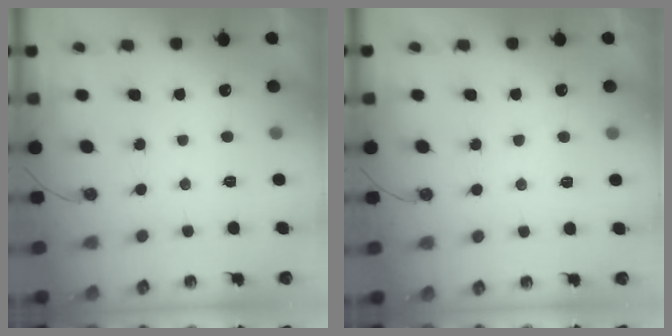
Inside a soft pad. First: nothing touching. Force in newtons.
{"total": 4.8, "press": 4.8, "slide": 0.6}